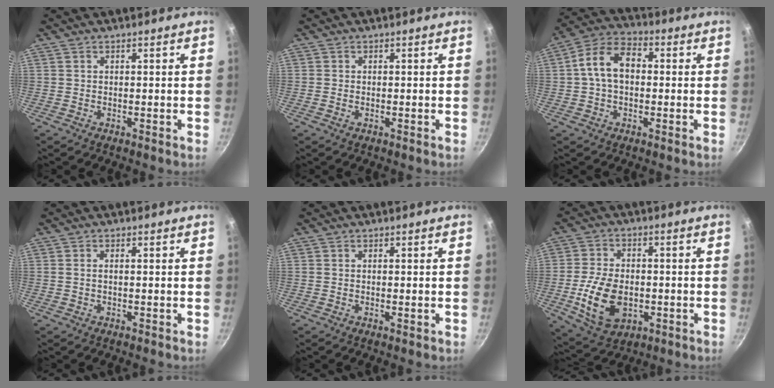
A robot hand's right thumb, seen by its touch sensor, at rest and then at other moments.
{"total": 0.6, "force": [-0.2, 0.3, 0.4], "torque": [-0.011, 0.001, -0.005]}
{"total": 10.1, "force": [0.6, 6.8, 7.4], "torque": [-0.114, 0.029, -0.005]}
{"total": 1.0, "force": [0.0, 0.4, 0.9], "torque": [-0.024, 0.005, -0.003]}
{"total": 0.7, "force": [-0.1, 0.1, 0.7], "torque": [-0.012, -0.001, -0.003]}
{"total": 13.1, "force": [-2.6, 8.6, 9.6], "torque": [-0.169, 0.006, -0.039]}